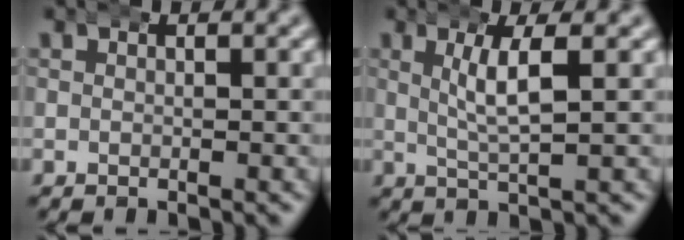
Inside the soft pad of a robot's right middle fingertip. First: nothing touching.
{"total": 3.1, "force": [0.9, 0.0, 3.0], "torque": [-0.056, 0.000, 0.020]}